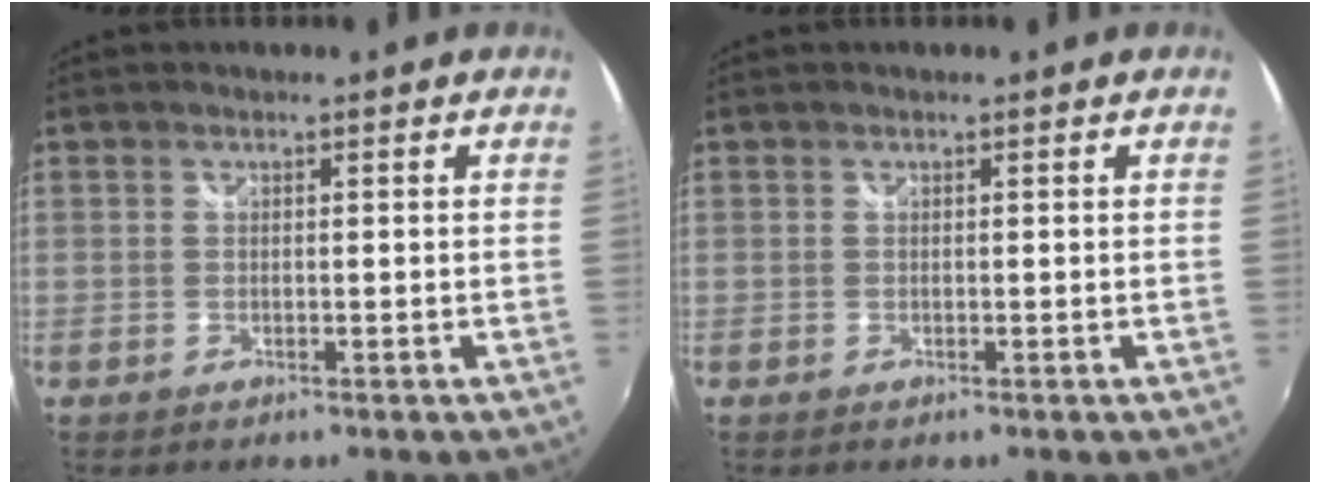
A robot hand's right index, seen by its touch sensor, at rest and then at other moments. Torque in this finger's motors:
{"motor_torque": [0.00, 0.00, 0.00, 0.00]}